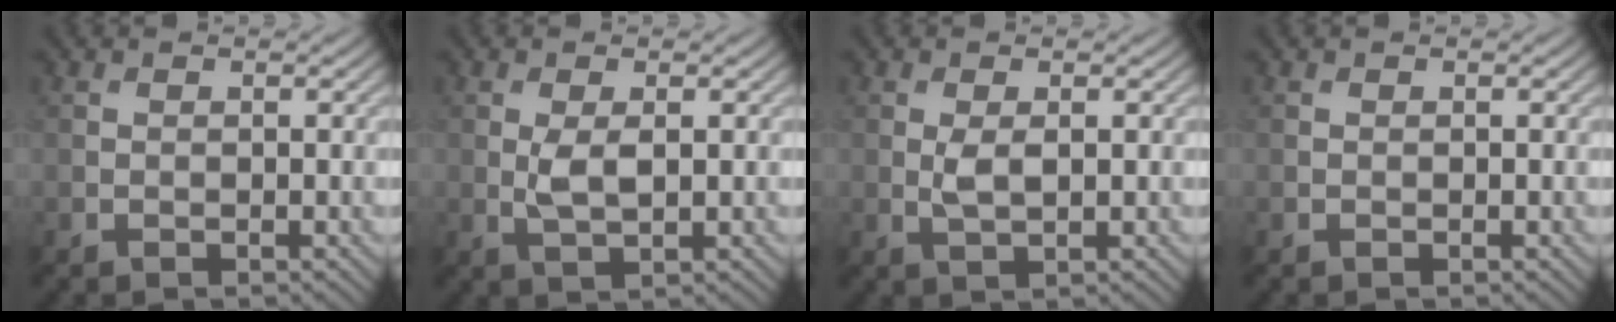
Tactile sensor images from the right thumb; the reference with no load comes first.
{"total": 2.9, "force": [0.3, 1.1, 2.6], "torque": [-0.063, -0.004, 0.008]}
{"total": 2.2, "force": [0.2, 0.9, 2.0], "torque": [-0.050, -0.002, 0.006]}
{"total": 0.0}